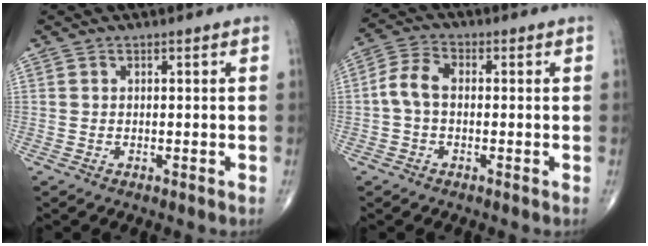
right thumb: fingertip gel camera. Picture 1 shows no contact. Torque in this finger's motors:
{"motor_torque": [0.06, 0.06, 0.31, -0.30, 0.06]}